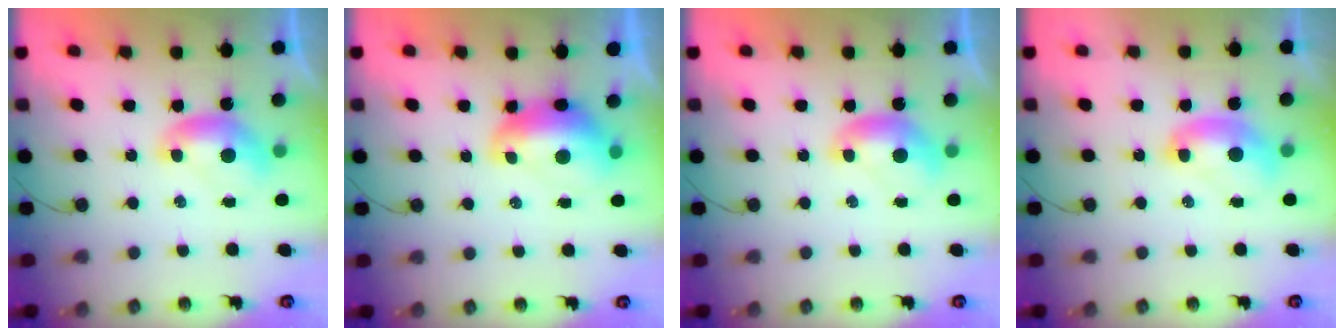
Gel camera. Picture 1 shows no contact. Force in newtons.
{"total": 2.8, "press": 2.8, "slide": 0.7}
{"total": 0.0}
{"total": 2.0, "press": 2.0, "slide": 0.0}